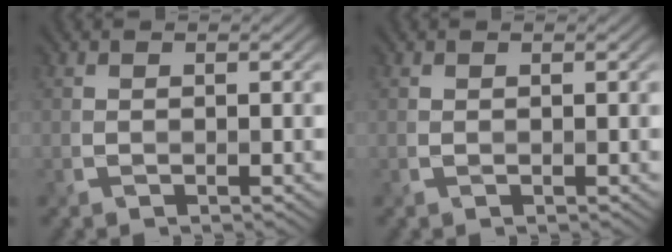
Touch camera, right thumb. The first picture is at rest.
{"total": 0.0}